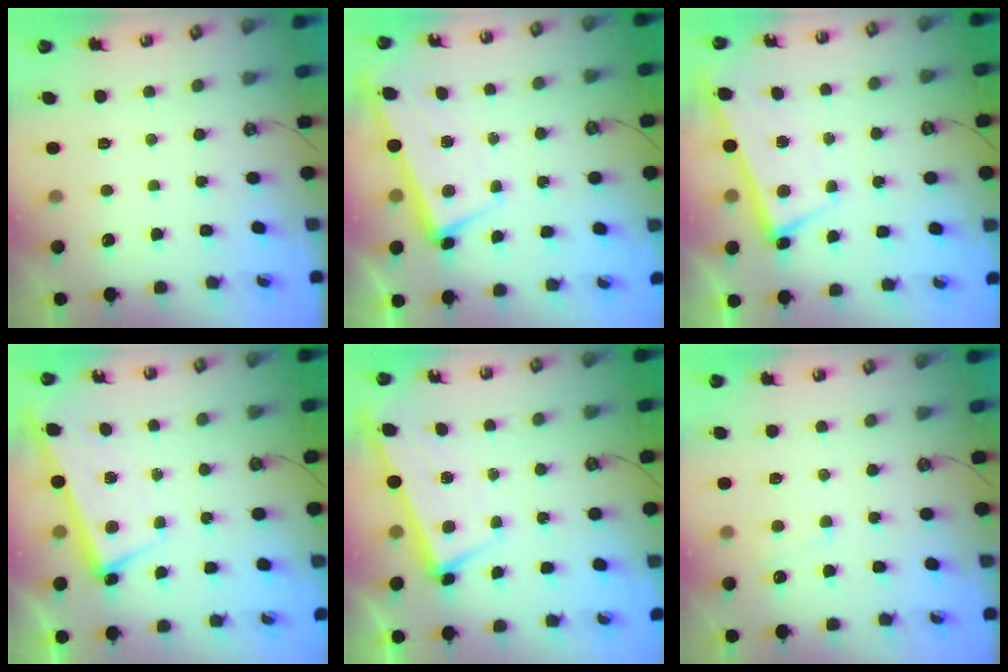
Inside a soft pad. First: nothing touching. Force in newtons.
{"total": 2.6, "press": 2.5, "slide": 0.6}
{"total": 2.7, "press": 2.7, "slide": 0.5}
{"total": 2.6, "press": 2.4, "slide": 0.9}
{"total": 2.8, "press": 2.7, "slide": 0.4}
{"total": 1.3, "press": 1.1, "slide": 0.6}